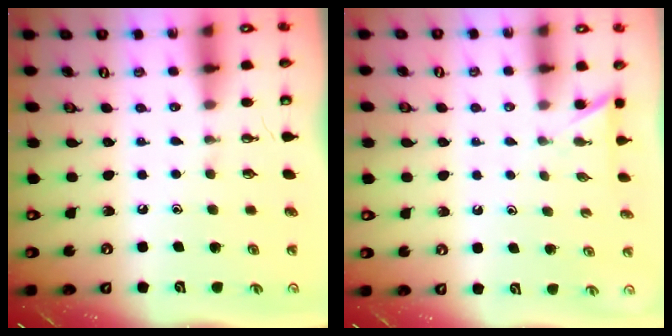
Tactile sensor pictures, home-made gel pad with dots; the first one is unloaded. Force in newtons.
{"total": 2.3, "press": 2.3, "slide": 0.2}